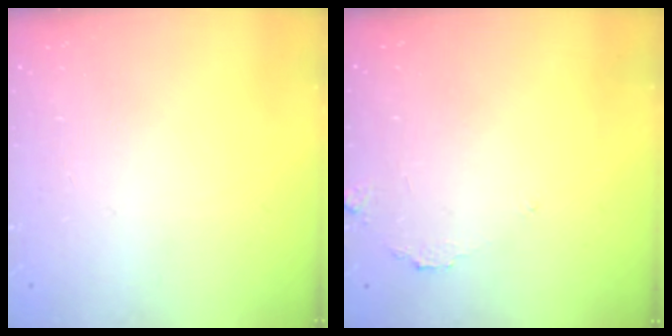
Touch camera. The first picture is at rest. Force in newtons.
{"total": 5.9, "press": 5.9, "slide": 0.4}